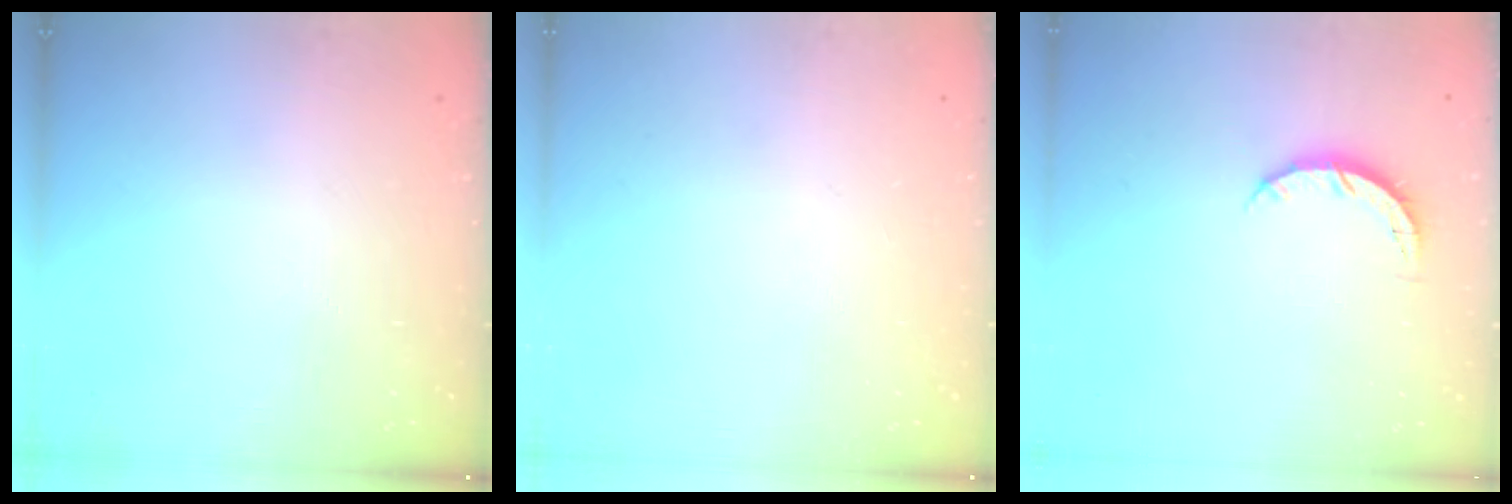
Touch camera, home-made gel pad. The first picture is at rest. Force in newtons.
{"total": 0.0}
{"total": 4.2, "press": 4.1, "slide": 0.4}